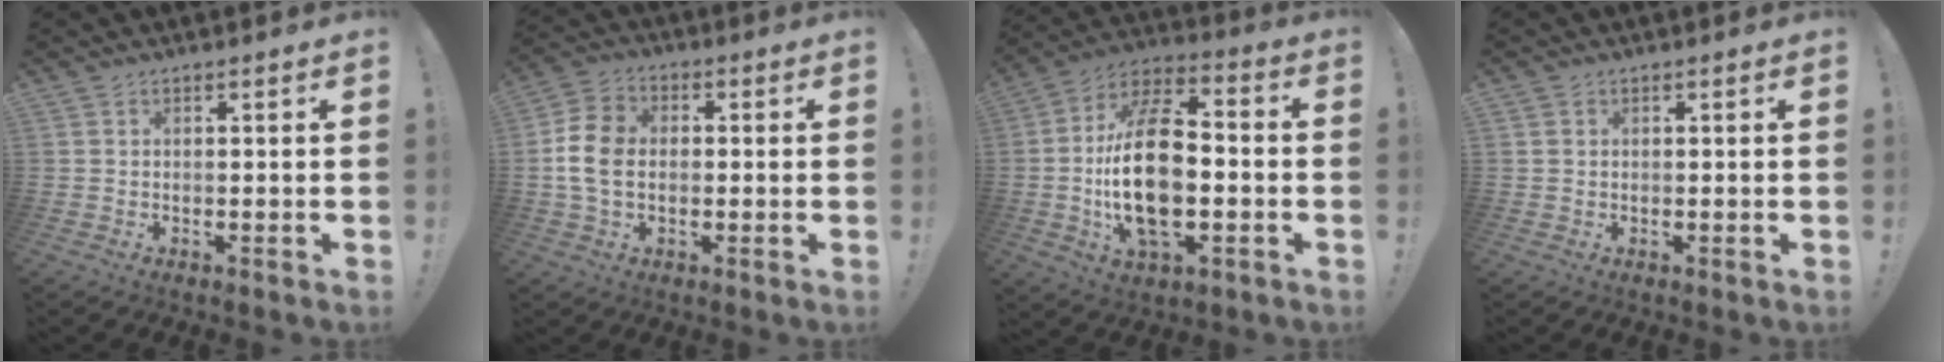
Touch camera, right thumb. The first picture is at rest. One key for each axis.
{"total": 11.1, "fx": -0.6, "fy": 8.1, "fz": 7.6, "tx": -0.141, "ty": 0.007, "tz": -0.011}
{"total": 22.6, "fx": -2.4, "fy": 12.1, "fz": 18.9, "tx": -0.346, "ty": 0.006, "tz": -0.040}
{"total": 0.9, "fx": 0.4, "fy": 0.8, "fz": 0.1, "tx": 0.000, "ty": 0.003, "tz": 0.007}